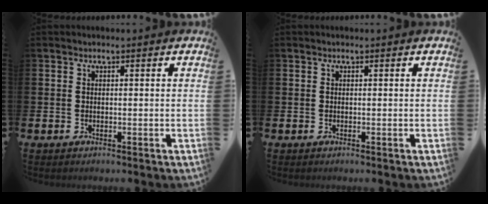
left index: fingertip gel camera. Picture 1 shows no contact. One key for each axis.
{"total": 0.0}